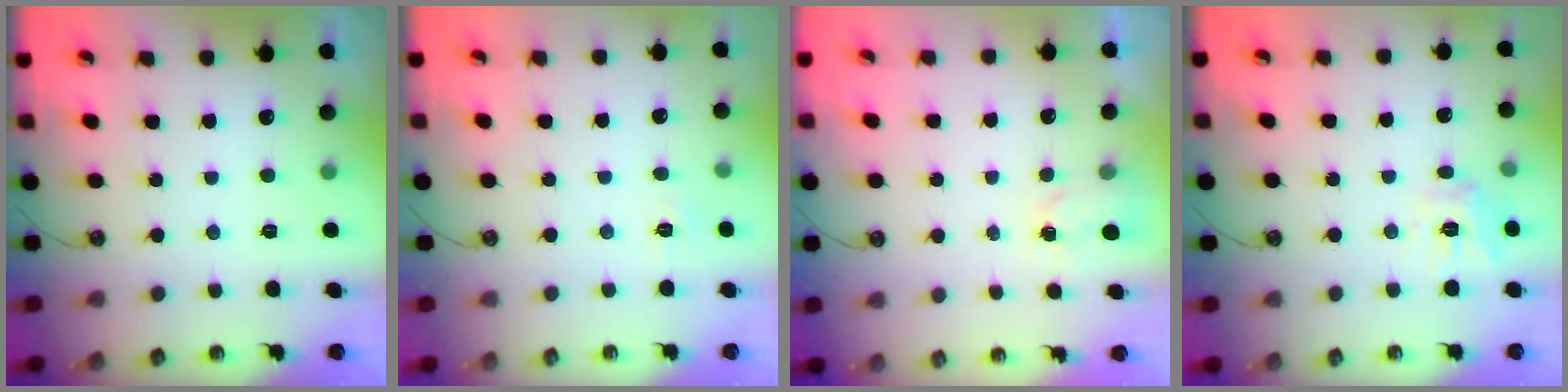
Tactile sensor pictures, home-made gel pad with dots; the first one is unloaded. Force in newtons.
{"total": 3.5, "press": 3.5, "slide": 0.5}
{"total": 2.3, "press": 2.3, "slide": 0.2}
{"total": 10.3, "press": 10.3, "slide": 0.6}